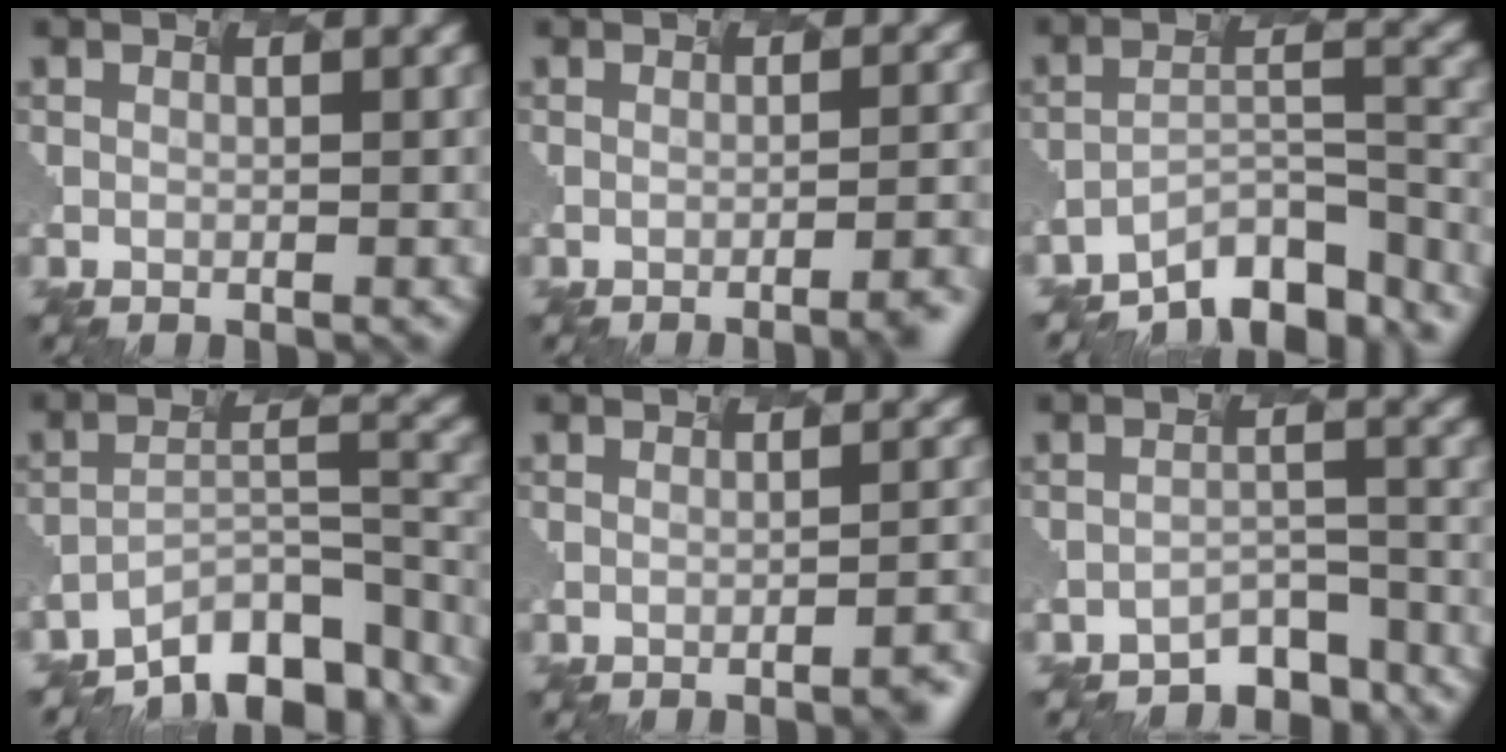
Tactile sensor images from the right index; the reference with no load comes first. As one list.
[{"total": 4.6, "force": [-2.2, 1.3, 3.9], "torque": [-0.016, 0.007, 0.000]}, {"total": 8.6, "force": [-8.1, 1.4, 2.5], "torque": [-0.046, -0.011, -0.107]}, {"total": 8.9, "force": [-8.1, 1.8, 3.4], "torque": [-0.059, -0.008, -0.112]}, {"total": 3.1, "force": [-1.7, 0.6, 2.6], "torque": [-0.016, 0.002, 0.004]}, {"total": 5.2, "force": [-5.2, 0.3, 0.2], "torque": [-0.017, -0.009, -0.050]}]